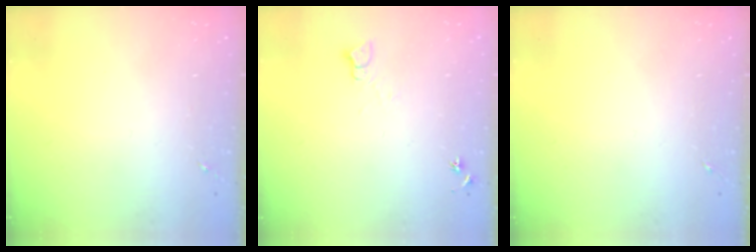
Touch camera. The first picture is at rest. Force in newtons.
{"total": 5.4, "press": 5.3, "slide": 0.7}
{"total": 0.0}